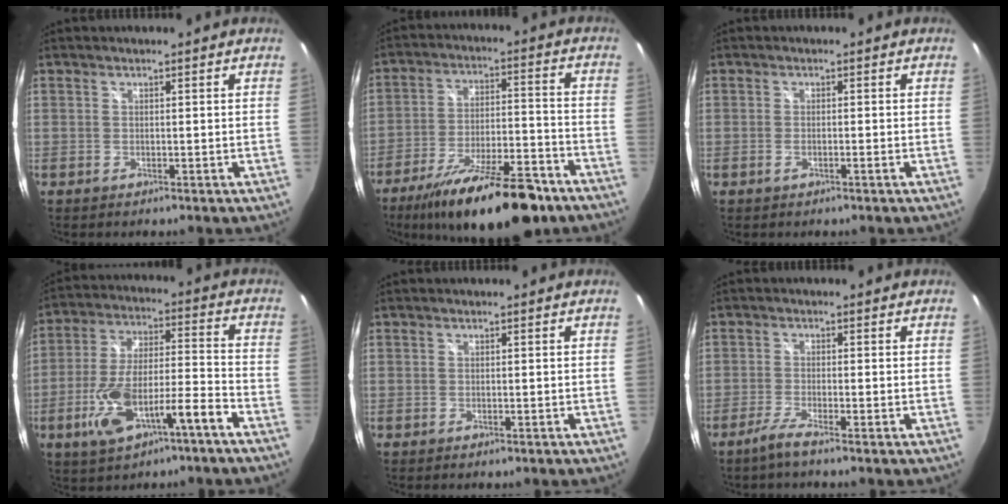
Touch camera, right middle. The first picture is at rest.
{"total": 21.7, "force": [-16.0, 6.2, 13.2], "torque": [-0.225, -0.027, -0.239]}
{"total": 1.2, "force": [-0.8, 0.2, 0.9], "torque": [-0.018, -0.001, -0.015]}
{"total": 14.7, "force": [-7.9, 3.9, 11.8], "torque": [-0.239, -0.004, -0.135]}
{"total": 0.8, "force": [-0.5, 0.4, 0.4], "torque": [-0.007, -0.004, -0.010]}
{"total": 3.4, "force": [-2.6, -0.3, 2.2], "torque": [-0.061, -0.007, -0.054]}